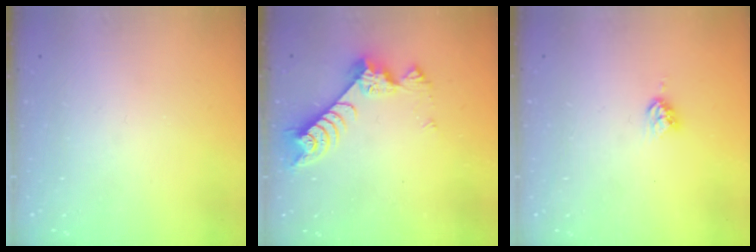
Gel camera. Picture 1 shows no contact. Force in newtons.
{"total": 9.0, "press": 9.0, "slide": 1.0}
{"total": 4.4, "press": 4.3, "slide": 0.6}